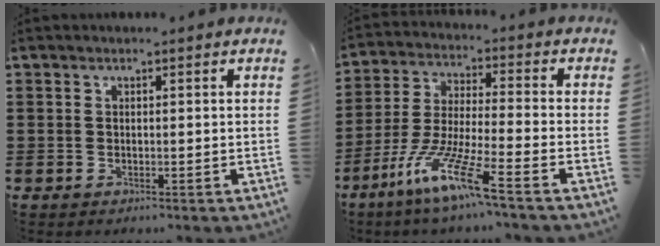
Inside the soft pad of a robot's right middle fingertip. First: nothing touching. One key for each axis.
{"total": 10.7, "fx": -7.6, "fy": 0.6, "fz": 7.4, "tx": -0.162, "ty": -0.006, "tz": -0.154}